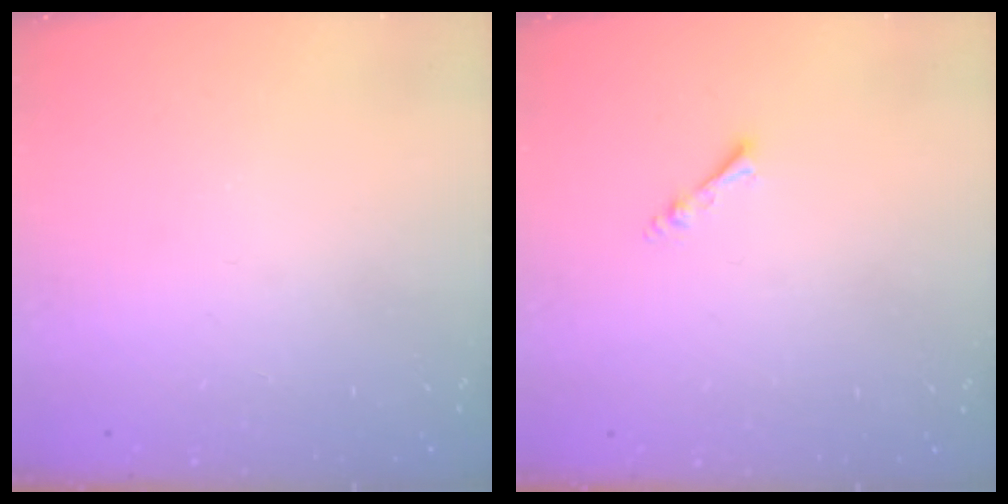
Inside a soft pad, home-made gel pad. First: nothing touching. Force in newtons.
{"total": 2.2, "press": 2.1, "slide": 0.4}